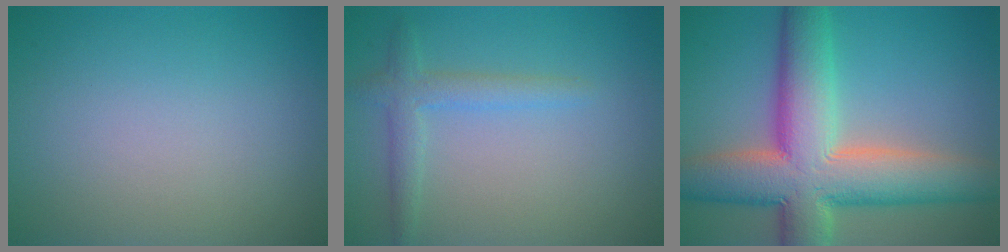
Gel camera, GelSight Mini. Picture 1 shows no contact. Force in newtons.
{"total": 2.4, "press": 2.4, "slide": 0.1}
{"total": 12.0, "press": 12.0, "slide": 1.1}